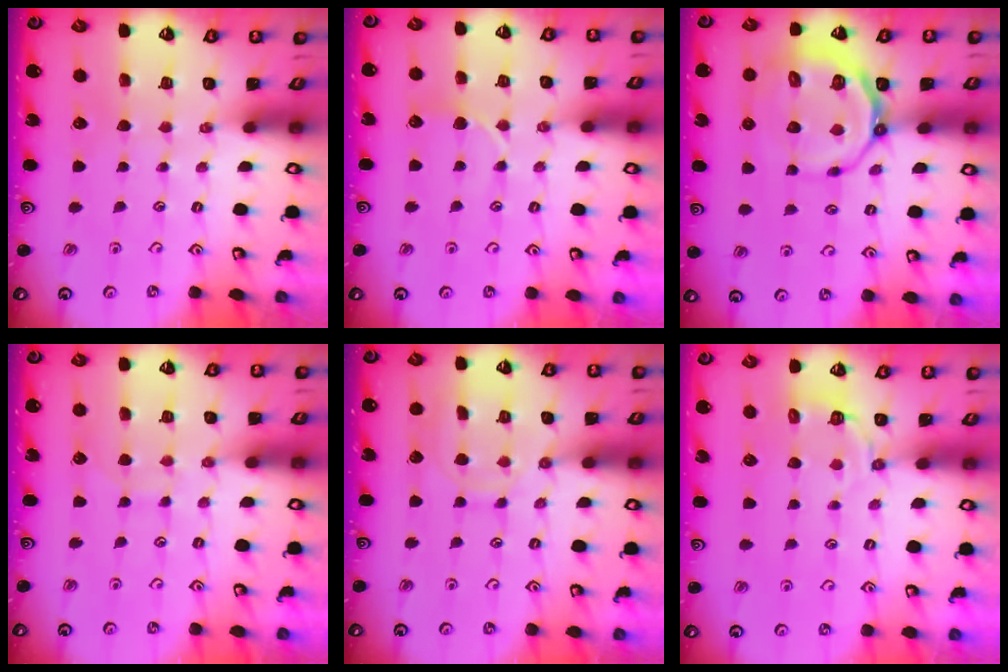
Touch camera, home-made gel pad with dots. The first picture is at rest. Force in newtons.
{"total": 5.7, "press": 5.7, "slide": 0.5}
{"total": 11.7, "press": 11.4, "slide": 2.9}
{"total": 5.7, "press": 5.7, "slide": 0.6}
{"total": 10.3, "press": 10.2, "slide": 0.7}
{"total": 3.7, "press": 3.1, "slide": 2.0}